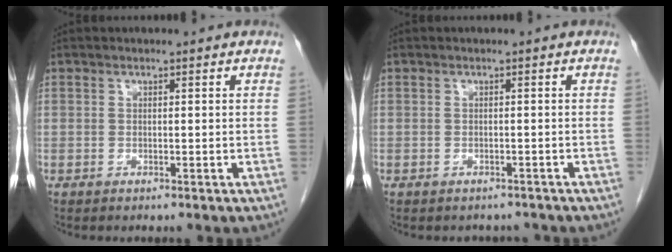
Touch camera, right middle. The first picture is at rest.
{"total": 2.6, "force": [-2.3, 1.2, 0.1], "torque": [-0.002, 0.001, -0.030]}